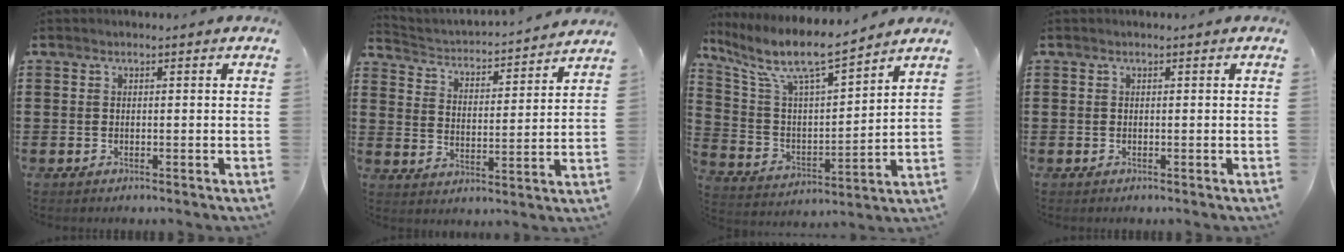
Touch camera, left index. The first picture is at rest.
{"total": 2.4, "force": [2.4, 0.3, 0.3], "torque": [-0.025, -0.031, 0.030]}
{"total": 9.4, "force": [7.8, 1.3, 5.2], "torque": [-0.136, -0.049, 0.128]}
{"total": 0.0}